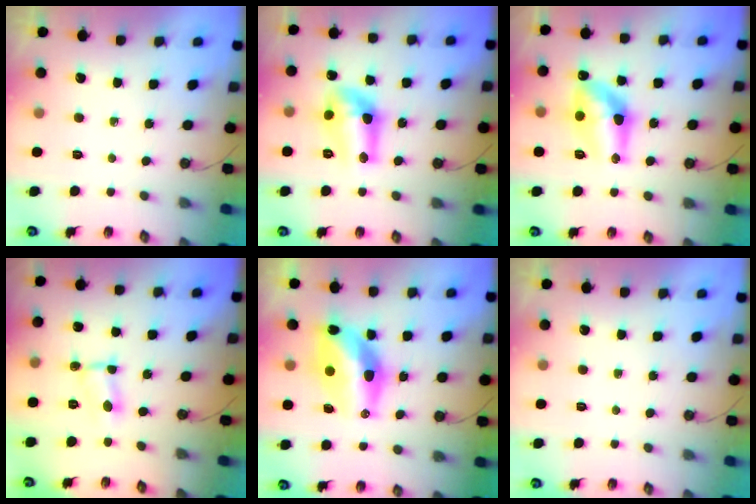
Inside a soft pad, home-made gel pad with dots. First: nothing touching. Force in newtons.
{"total": 12.2, "press": 12.2, "slide": 0.5}
{"total": 13.1, "press": 13.0, "slide": 1.0}
{"total": 1.0, "press": 0.8, "slide": 0.5}
{"total": 13.8, "press": 13.7, "slide": 1.5}
{"total": 0.0}